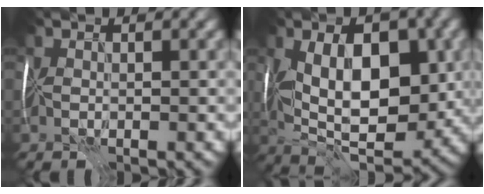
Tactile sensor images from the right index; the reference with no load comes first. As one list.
[{"total": 10.2, "force": [0.6, 5.3, 8.7], "torque": [-0.129, -0.001, 0.010]}]